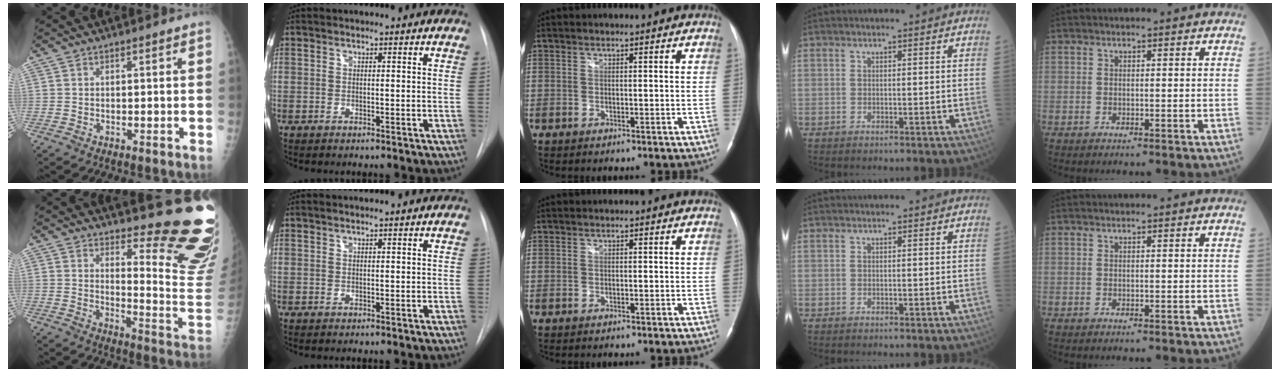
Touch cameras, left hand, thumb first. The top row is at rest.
{"thumb": {"total": 16.8, "force": [14.1, 2.6, 8.9], "torque": [-0.084, -0.172, 0.172]}, "index": {"total": 0.9, "force": [0.8, -0.1, 0.4], "torque": [-0.008, 0.014, 0.019]}}